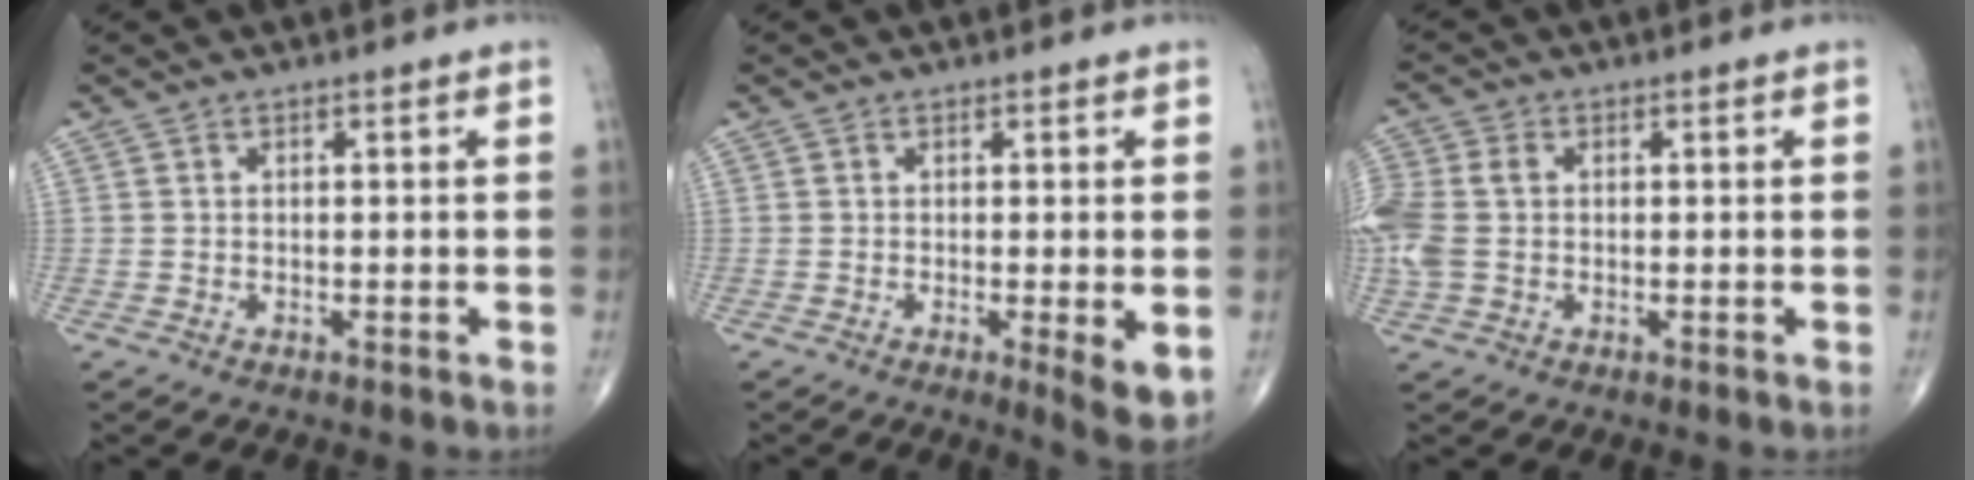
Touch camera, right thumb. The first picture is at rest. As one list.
[{"total": 5.1, "force": [-0.8, 1.1, 4.9], "torque": [-0.075, -0.017, -0.013]}, {"total": 7.0, "force": [0.0, 5.1, 4.9], "torque": [-0.141, 0.015, -0.001]}]